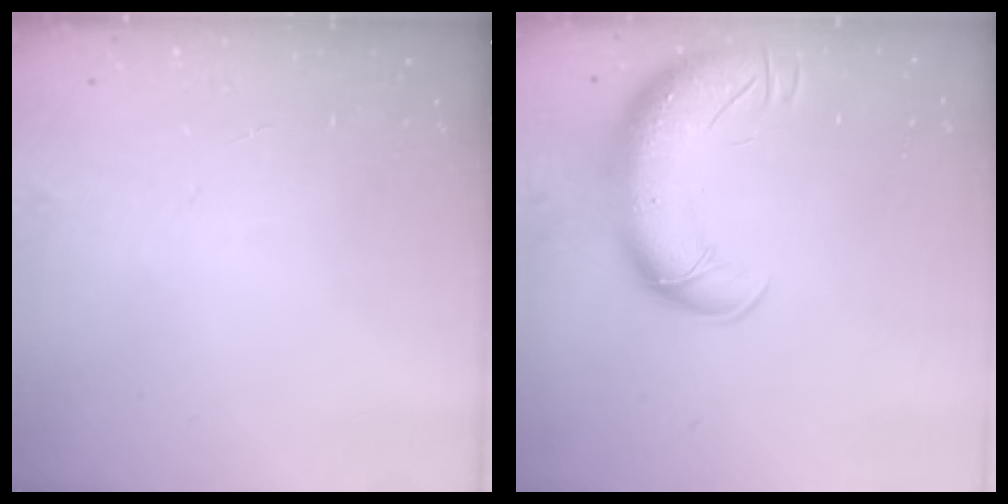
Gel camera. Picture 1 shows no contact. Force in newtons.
{"total": 15.0, "press": 14.6, "slide": 3.6}